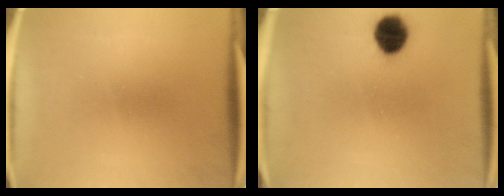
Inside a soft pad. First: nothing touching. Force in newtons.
{"total": 7.6}